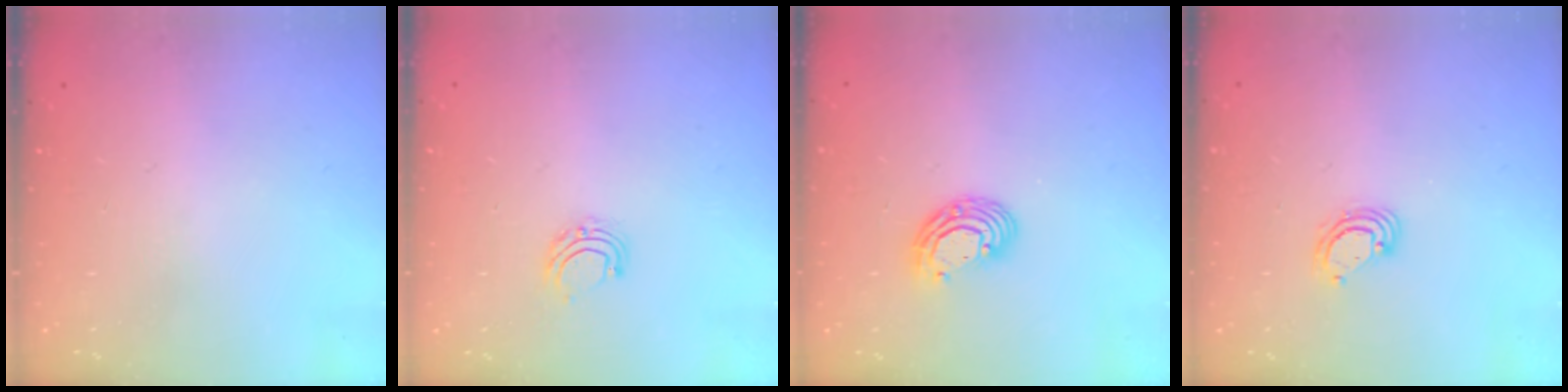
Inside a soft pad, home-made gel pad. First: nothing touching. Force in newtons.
{"total": 5.9, "press": 5.9, "slide": 0.4}
{"total": 8.0, "press": 7.9, "slide": 1.2}
{"total": 3.9, "press": 3.9, "slide": 0.1}